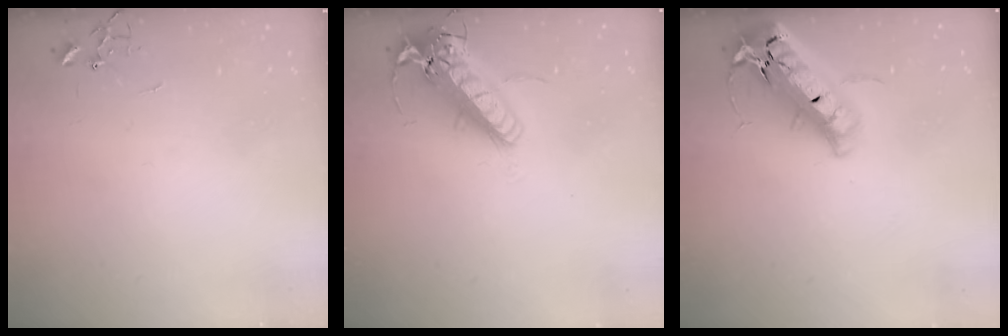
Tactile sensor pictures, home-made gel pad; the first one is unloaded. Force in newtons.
{"total": 21.1, "press": 20.8, "slide": 3.7}
{"total": 25.0, "press": 24.5, "slide": 4.9}